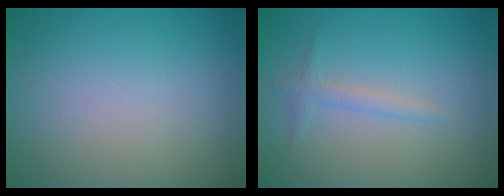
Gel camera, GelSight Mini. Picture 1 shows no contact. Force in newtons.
{"total": 1.3, "press": 1.3, "slide": 0.0}